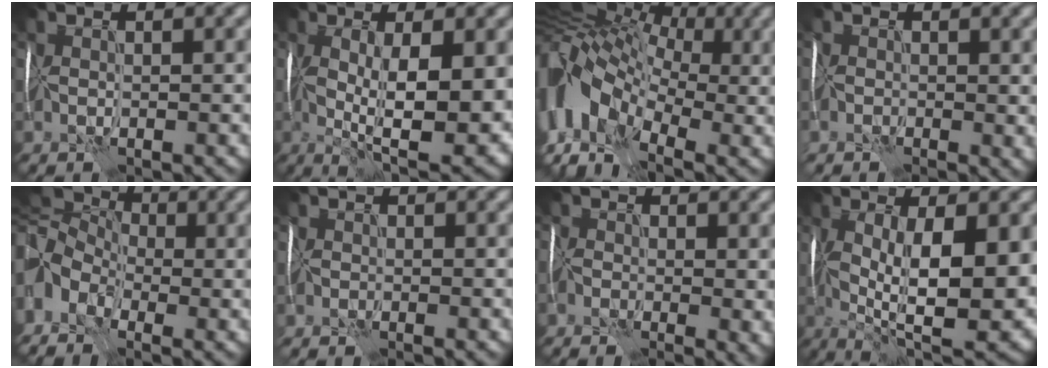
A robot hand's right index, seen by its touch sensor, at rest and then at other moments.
{"total": 11.2, "force": [-1.0, 4.1, 10.4], "torque": [-0.187, -0.017, -0.003]}
{"total": 13.1, "force": [0.2, 9.2, 9.3], "torque": [-0.198, 0.006, 0.008]}
{"total": 1.8, "force": [-0.6, 0.9, 1.4], "torque": [-0.024, -0.004, -0.011]}
{"total": 9.5, "force": [-0.2, 7.1, 6.4], "torque": [-0.149, 0.005, 0.000]}
{"total": 0.6, "force": [-0.4, 0.3, 0.4], "torque": [-0.010, -0.003, -0.010]}
{"total": 6.2, "force": [-1.6, 3.3, 5.0], "torque": [-0.093, -0.004, -0.016]}
{"total": 13.8, "force": [-0.9, 5.4, 12.7], "torque": [-0.206, -0.011, 0.002]}